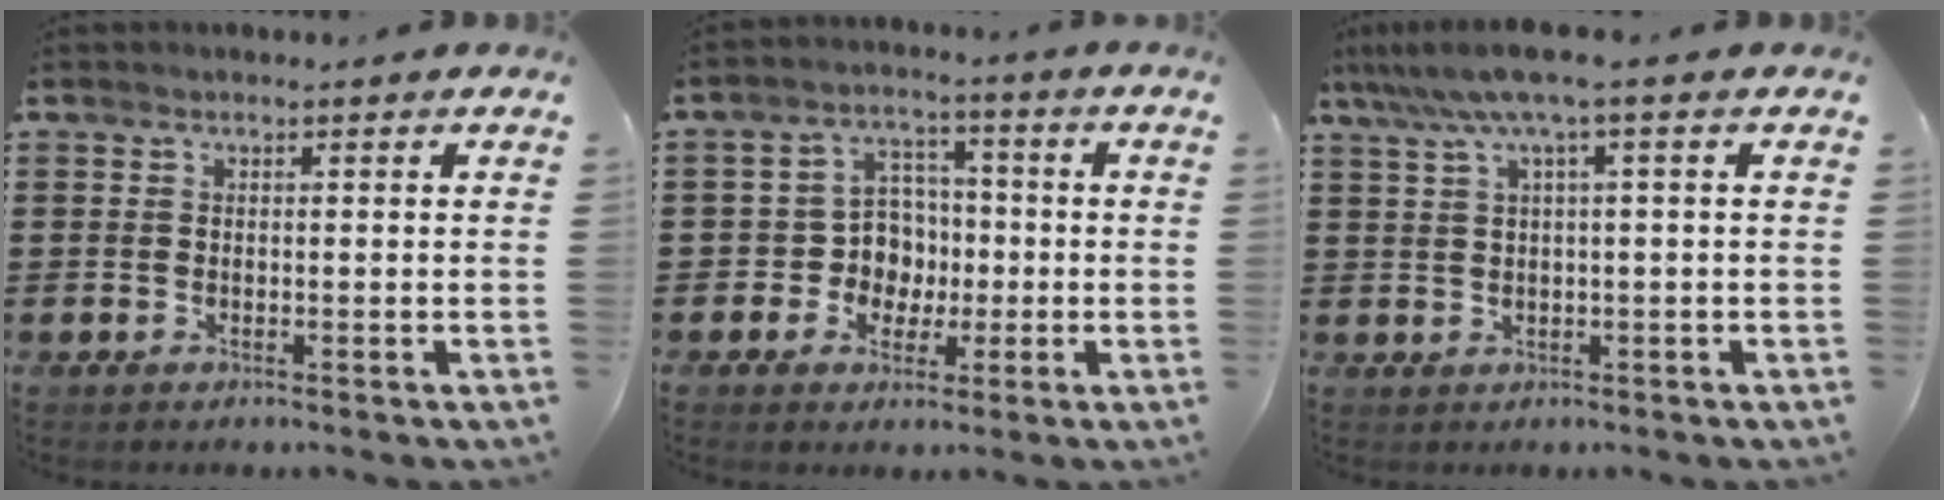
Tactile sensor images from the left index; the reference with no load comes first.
{"total": 6.1, "force": [-0.5, 5.8, 1.8], "torque": [-0.056, 0.013, -0.008]}
{"total": 4.7, "force": [1.6, 0.0, 4.4], "torque": [-0.096, -0.005, 0.021]}